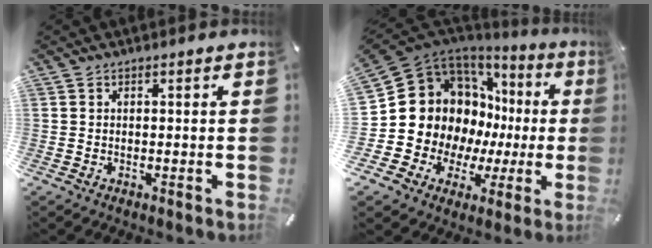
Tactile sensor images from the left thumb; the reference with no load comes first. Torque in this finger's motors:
{"motor_torque": [1.41, 3.60, 1.09, 0.76, 0.17]}